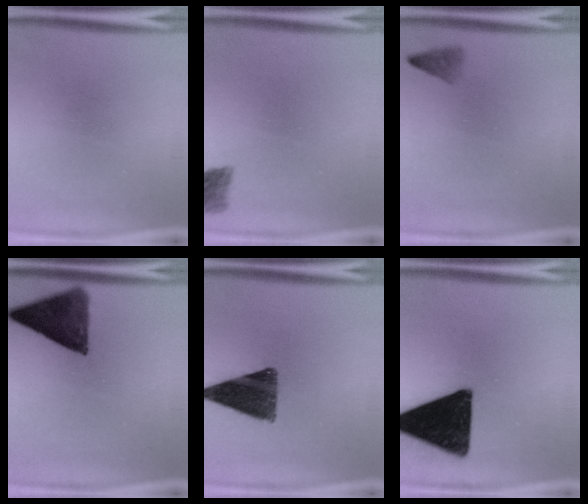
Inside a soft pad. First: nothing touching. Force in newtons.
{"total": 2.8}
{"total": 1.6}
{"total": 11.6}
{"total": 11.7}
{"total": 18.8}